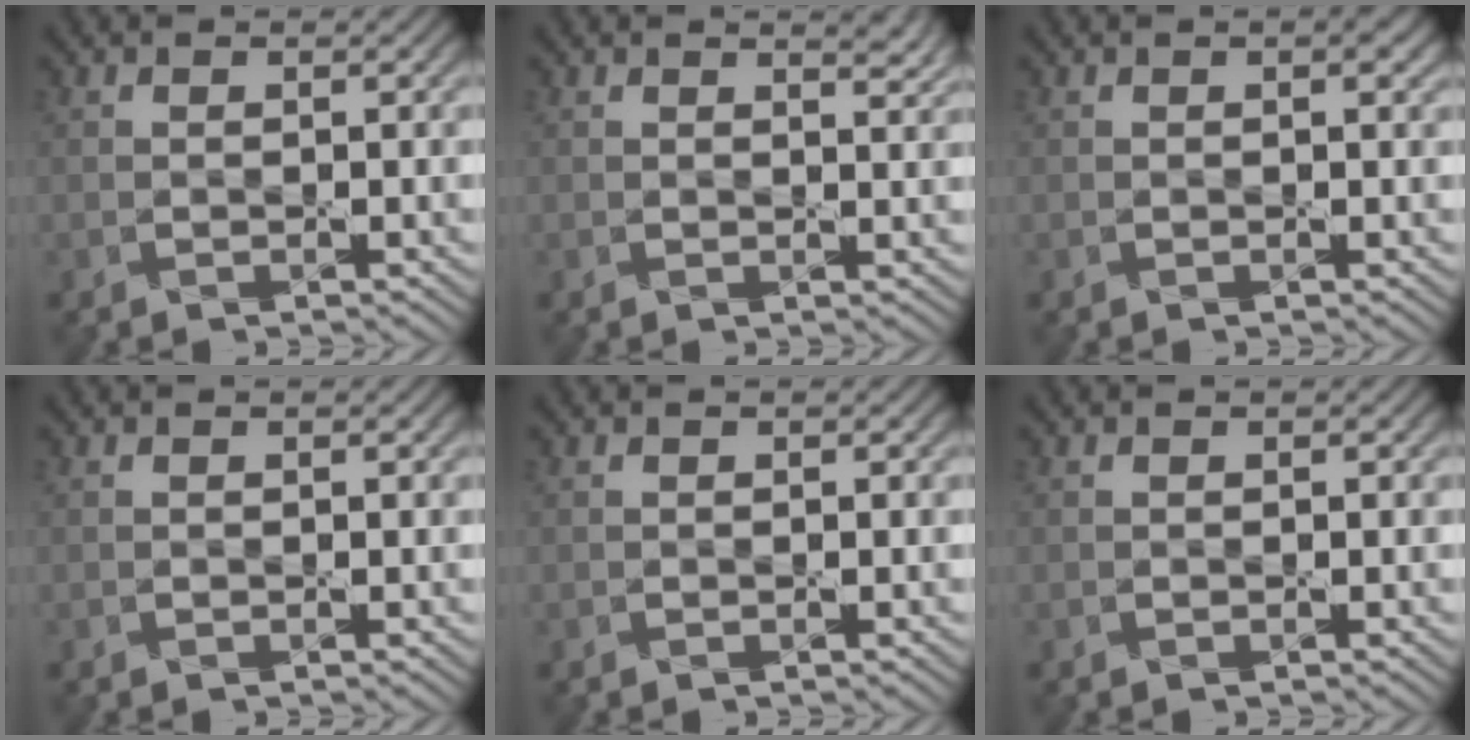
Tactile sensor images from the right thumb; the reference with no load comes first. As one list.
[{"total": 1.8, "force": [1.5, 0.3, 0.9], "torque": [-0.013, -0.008, 0.022]}, {"total": 1.1, "force": [0.5, 0.2, 0.9], "torque": [-0.012, -0.001, 0.008]}, {"total": 0.0}, {"total": 0.0}, {"total": 0.0}]